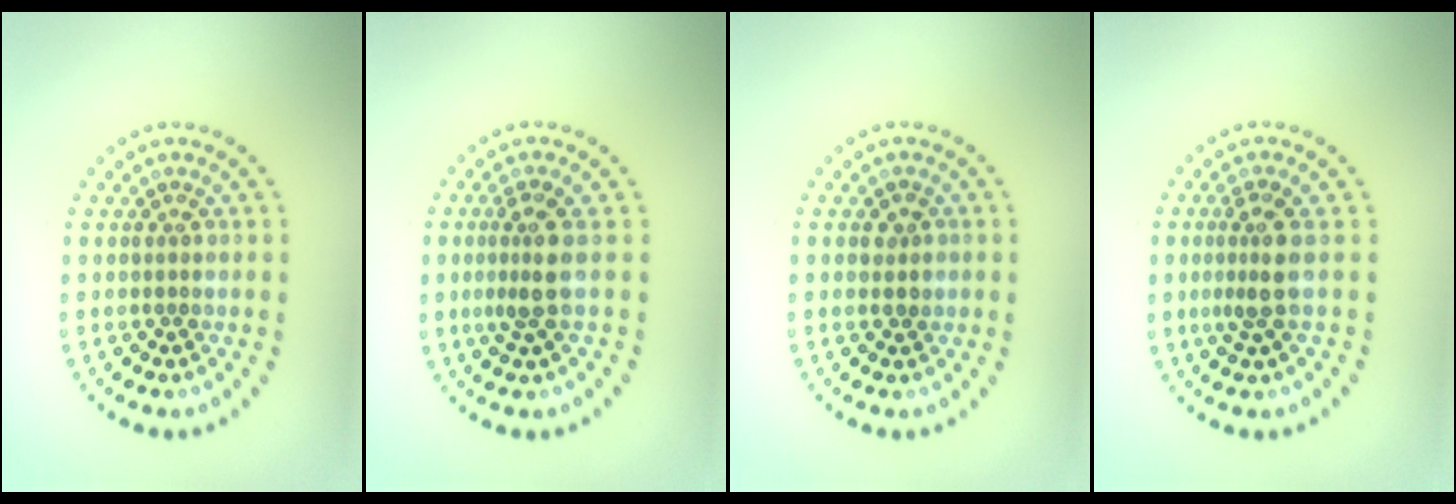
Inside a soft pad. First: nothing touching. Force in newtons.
{"total": 2.6, "press": 1.9, "slide": 1.7}
{"total": 1.3, "press": 1.3, "slide": 0.3}
{"total": 2.6, "press": 1.9, "slide": 1.7}